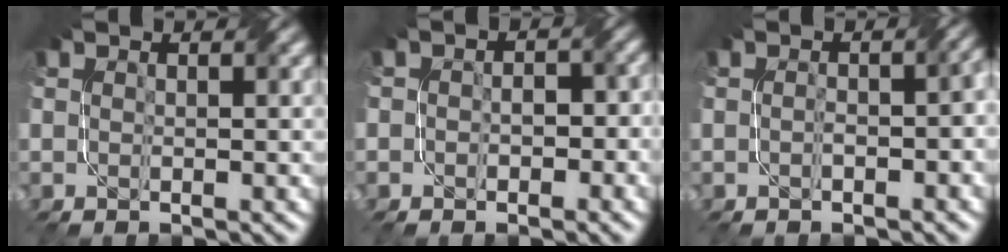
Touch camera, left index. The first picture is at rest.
{"total": 2.4, "force": [-0.3, 1.8, 1.6], "torque": [-0.008, 0.001, -0.010]}
{"total": 2.7, "force": [-0.5, 1.1, 2.4], "torque": [-0.027, 0.006, -0.007]}